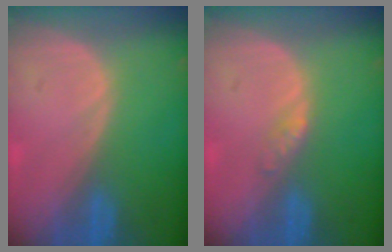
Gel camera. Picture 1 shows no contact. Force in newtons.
{"total": 1.4, "press": 1.4, "slide": 0.1}